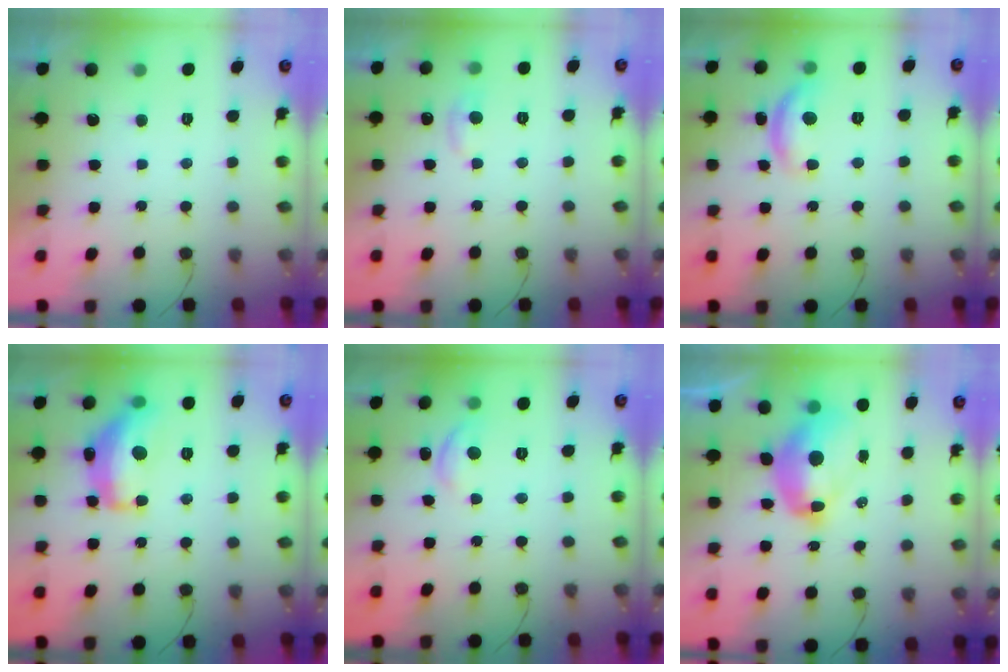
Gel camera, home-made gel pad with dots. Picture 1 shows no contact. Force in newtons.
{"total": 5.4, "press": 5.4, "slide": 0.7}
{"total": 10.6, "press": 10.6, "slide": 0.6}
{"total": 16.0, "press": 16.0, "slide": 0.8}
{"total": 6.6, "press": 6.5, "slide": 0.7}
{"total": 11.2, "press": 11.1, "slide": 1.1}